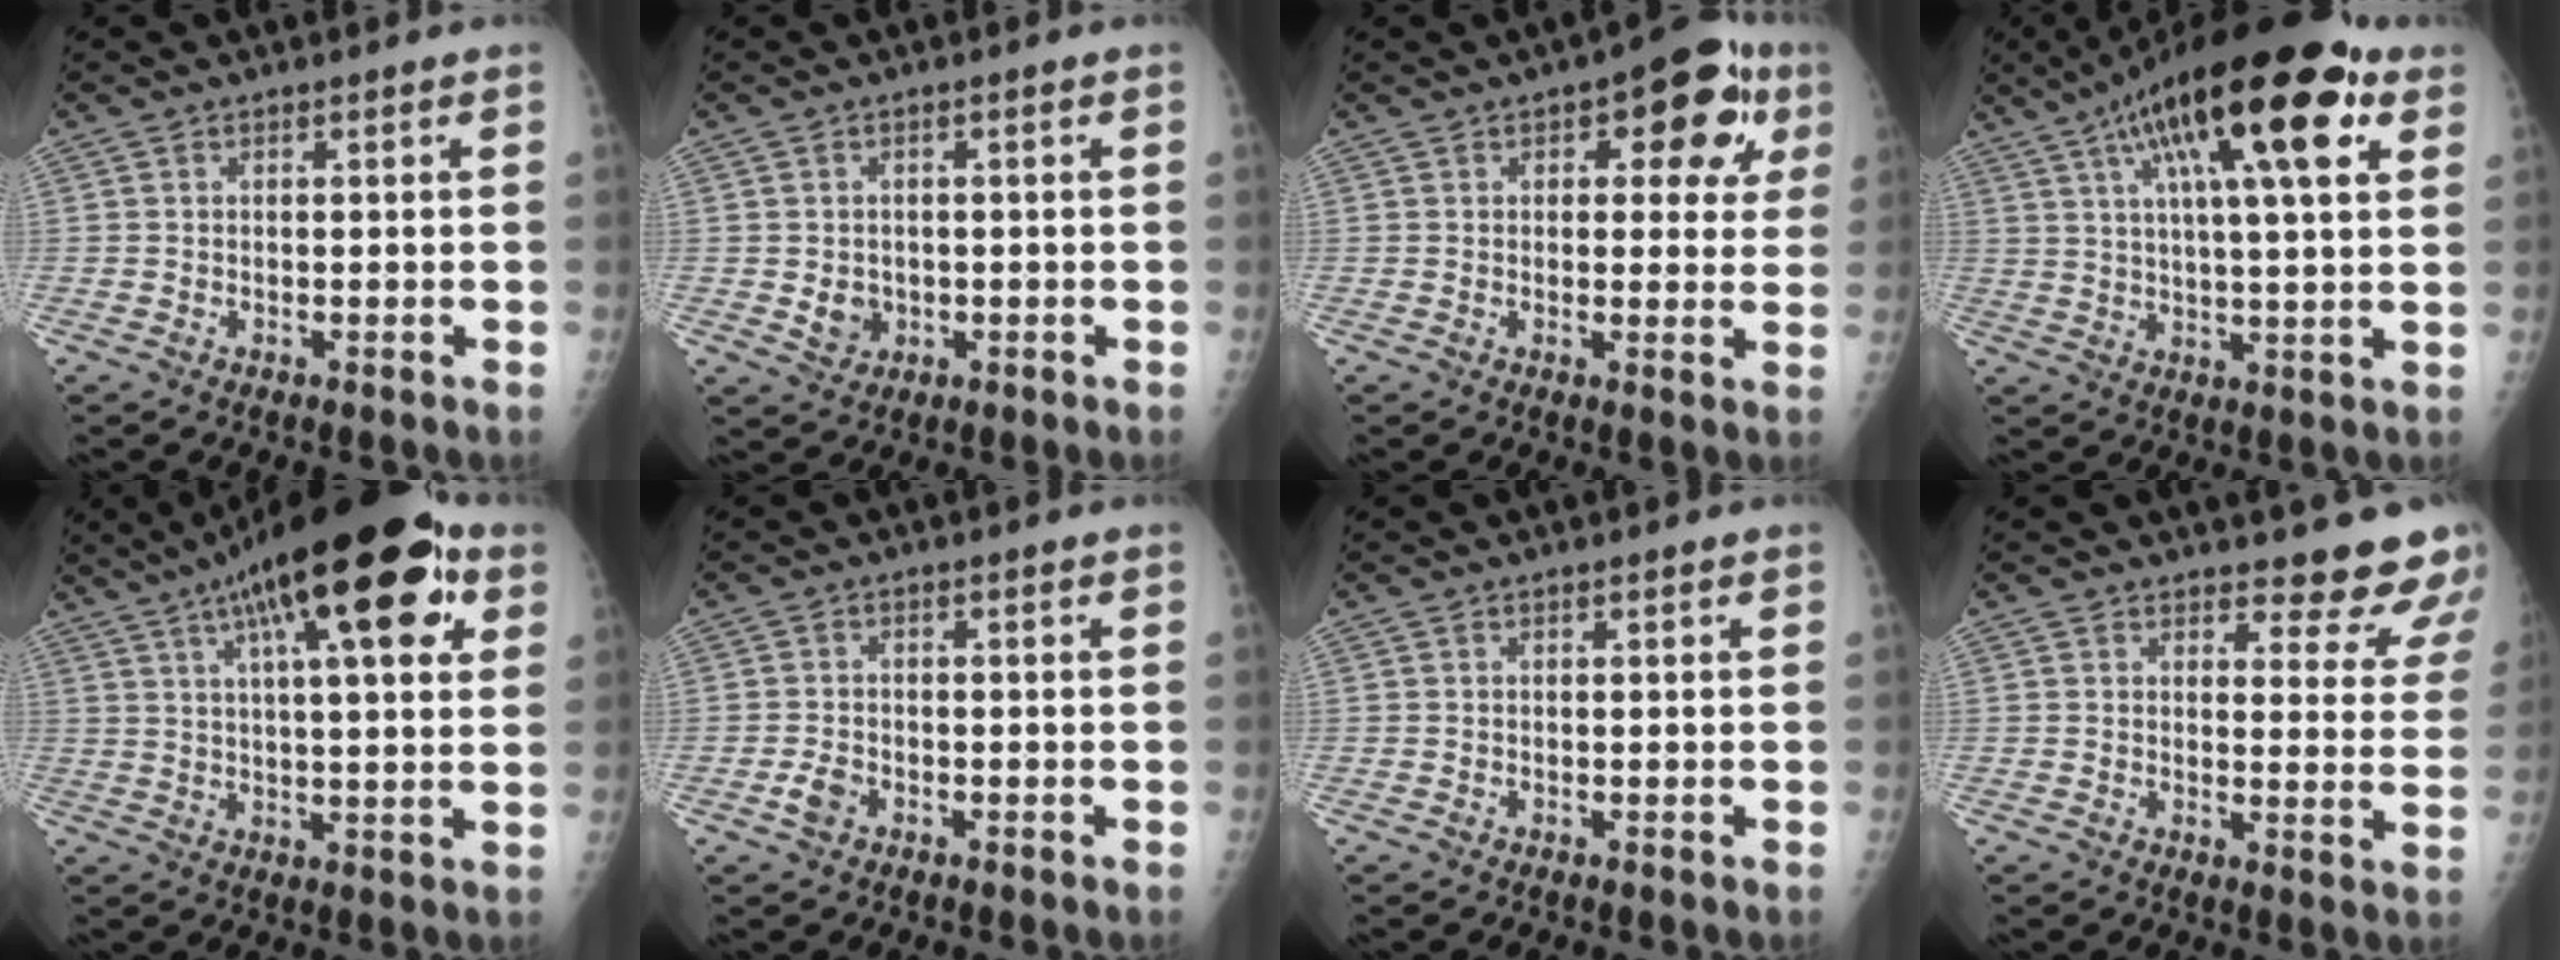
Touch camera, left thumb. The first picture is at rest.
{"total": 3.3, "force": [-0.4, 2.8, 1.5], "torque": [-0.013, 0.000, 0.003]}
{"total": 12.0, "force": [4.7, 5.8, 9.4], "torque": [-0.064, 0.006, 0.048]}
{"total": 23.5, "force": [10.8, 6.6, 19.8], "torque": [-0.308, 0.006, 0.168]}
{"total": 23.1, "force": [10.9, 7.1, 19.1], "torque": [-0.282, 0.006, 0.161]}
{"total": 2.7, "force": [-1.4, 1.7, 1.5], "torque": [-0.032, 0.007, -0.025]}
{"total": 0.0}
{"total": 10.8, "force": [10.0, 3.2, 2.6], "torque": [0.013, -0.073, 0.099]}